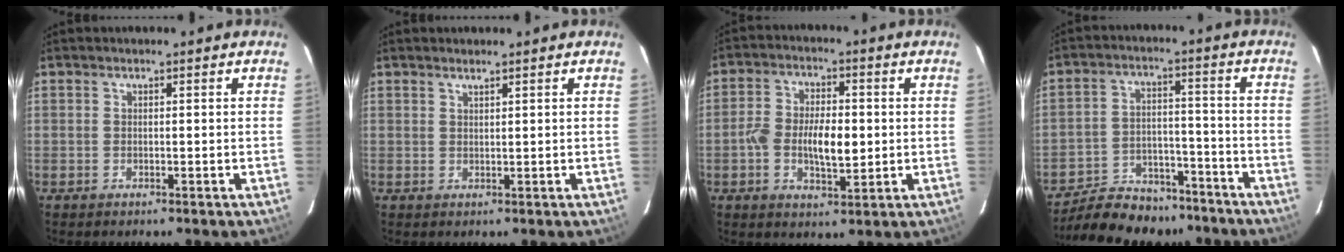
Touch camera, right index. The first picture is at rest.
{"total": 1.0, "force": [0.9, 0.0, 0.5], "torque": [-0.007, 0.000, 0.015]}
{"total": 8.5, "force": [-1.1, 4.0, 7.4], "torque": [-0.148, 0.006, -0.022]}
{"total": 17.0, "force": [-14.4, 7.2, 5.3], "torque": [-0.131, 0.020, -0.205]}